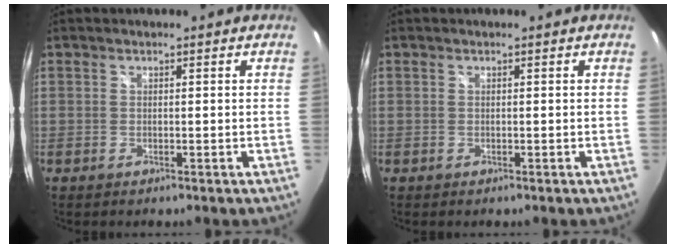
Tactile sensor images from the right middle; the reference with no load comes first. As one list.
[{"total": 0.0}]